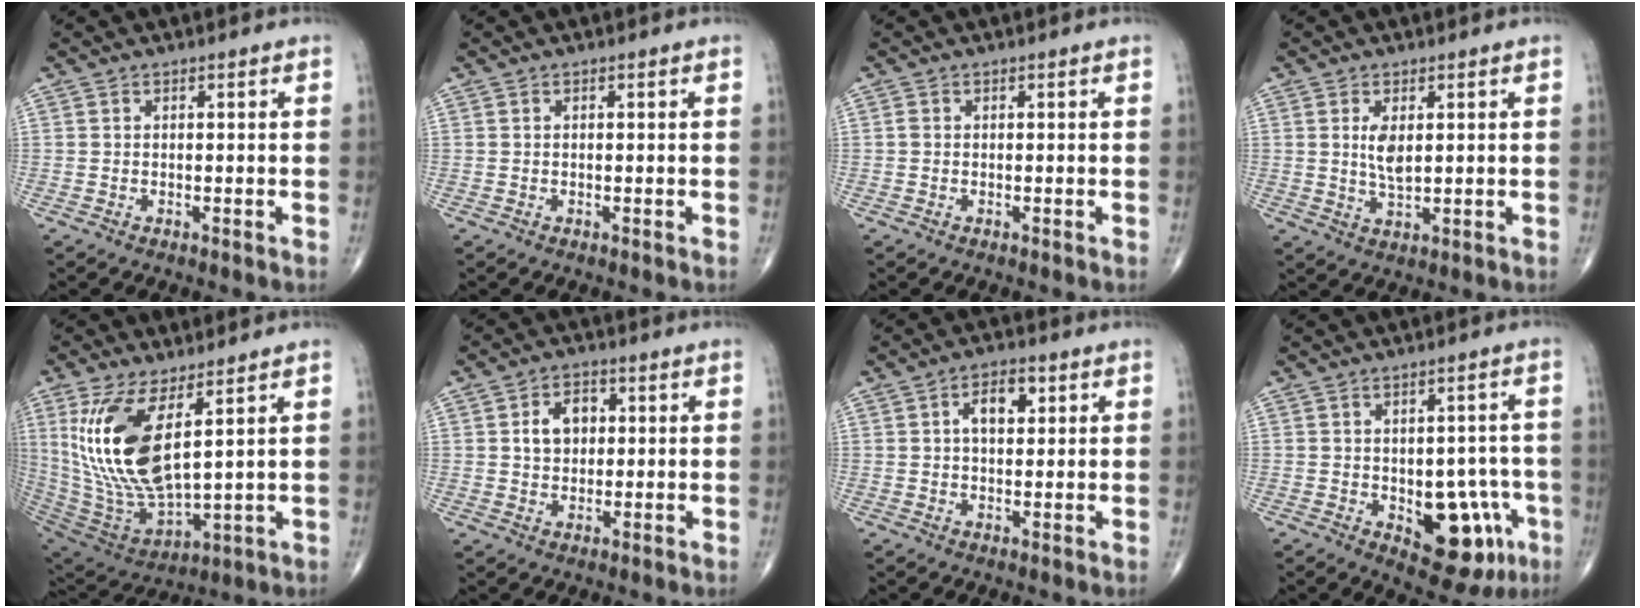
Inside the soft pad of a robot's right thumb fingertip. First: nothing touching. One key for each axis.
{"total": 0.0}
{"total": 0.5, "fx": 0.0, "fy": 0.4, "fz": 0.3, "tx": -0.005, "ty": 0.000, "tz": -0.003}
{"total": 4.4, "fx": 1.1, "fy": 2.0, "fz": 3.9, "tx": -0.070, "ty": -0.012, "tz": 0.026}
{"total": 18.8, "fx": 6.2, "fy": 7.4, "fz": 16.2, "tx": -0.332, "ty": -0.038, "tz": 0.136}
{"total": 6.1, "fx": 1.1, "fy": 4.4, "fz": 4.0, "tx": -0.046, "ty": 0.008, "tz": 0.015}
{"total": 5.7, "fx": 1.6, "fy": 3.2, "fz": 4.5, "tx": -0.059, "ty": 0.005, "tz": 0.022}
{"total": 13.0, "fx": -4.1, "fy": 7.3, "fz": 10.0, "tx": -0.077, "ty": 0.018, "tz": -0.038}